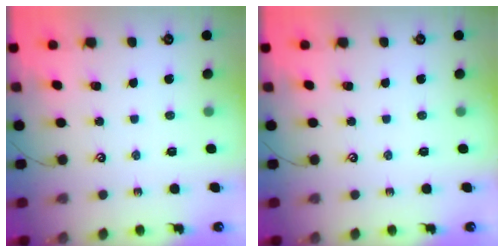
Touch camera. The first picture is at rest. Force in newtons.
{"total": 0.0}